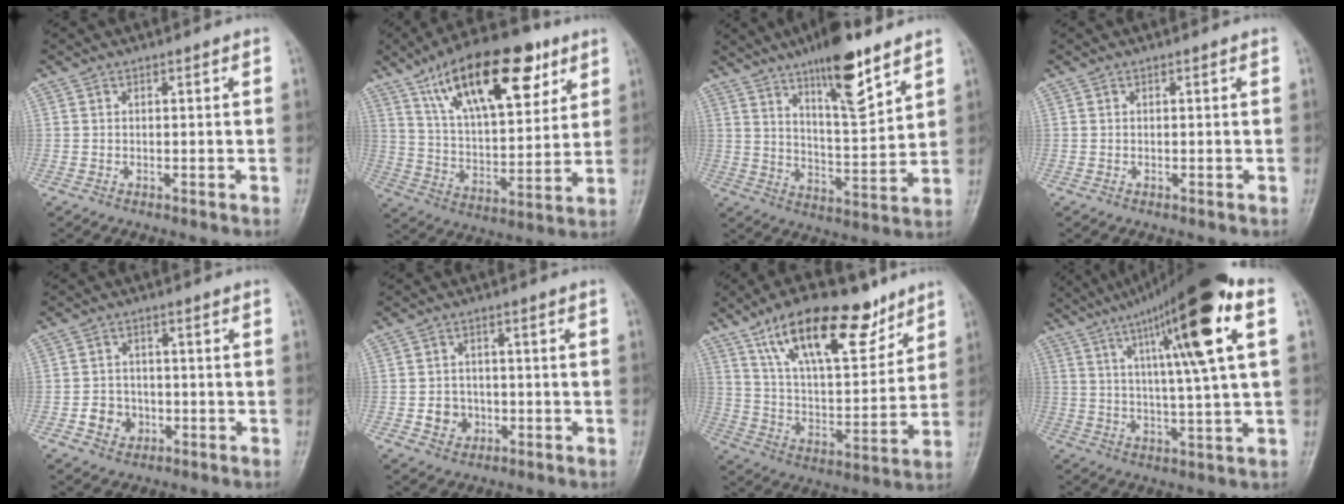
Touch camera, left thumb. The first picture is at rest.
{"total": 23.2, "force": [12.2, 10.0, 17.0], "torque": [-0.244, -0.030, 0.211]}
{"total": 14.5, "force": [9.4, 3.7, 10.4], "torque": [-0.148, -0.057, 0.158]}
{"total": 0.0}
{"total": 5.1, "force": [-1.5, 4.4, 1.9], "torque": [-0.007, 0.011, -0.024]}
{"total": 4.6, "force": [-1.1, 4.1, 1.7], "torque": [-0.005, 0.008, -0.017]}
{"total": 21.0, "force": [13.0, 8.8, 14.0], "torque": [-0.194, -0.051, 0.228]}
{"total": 20.8, "force": [8.4, 2.4, 18.9], "torque": [-0.297, 0.005, 0.132]}